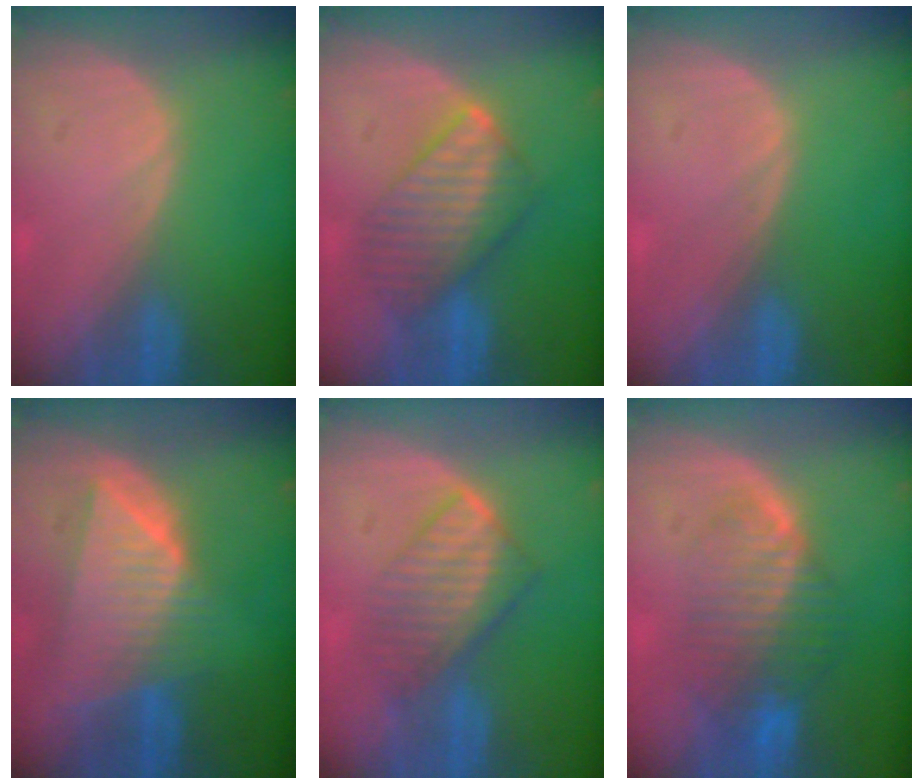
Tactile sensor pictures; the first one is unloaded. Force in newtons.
{"total": 7.4, "press": 7.4, "slide": 0.1}
{"total": 0.0}
{"total": 8.8, "press": 7.9, "slide": 3.9}
{"total": 6.6, "press": 6.4, "slide": 1.8}
{"total": 8.4, "press": 7.3, "slide": 4.1}